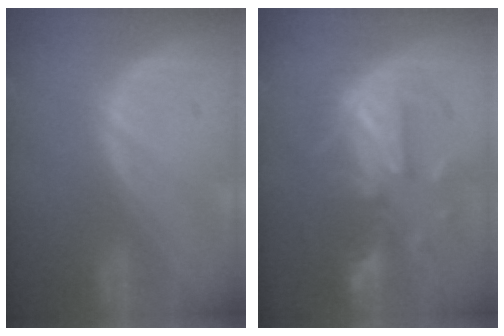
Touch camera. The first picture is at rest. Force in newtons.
{"total": 9.8, "press": 8.9, "slide": 4.2}